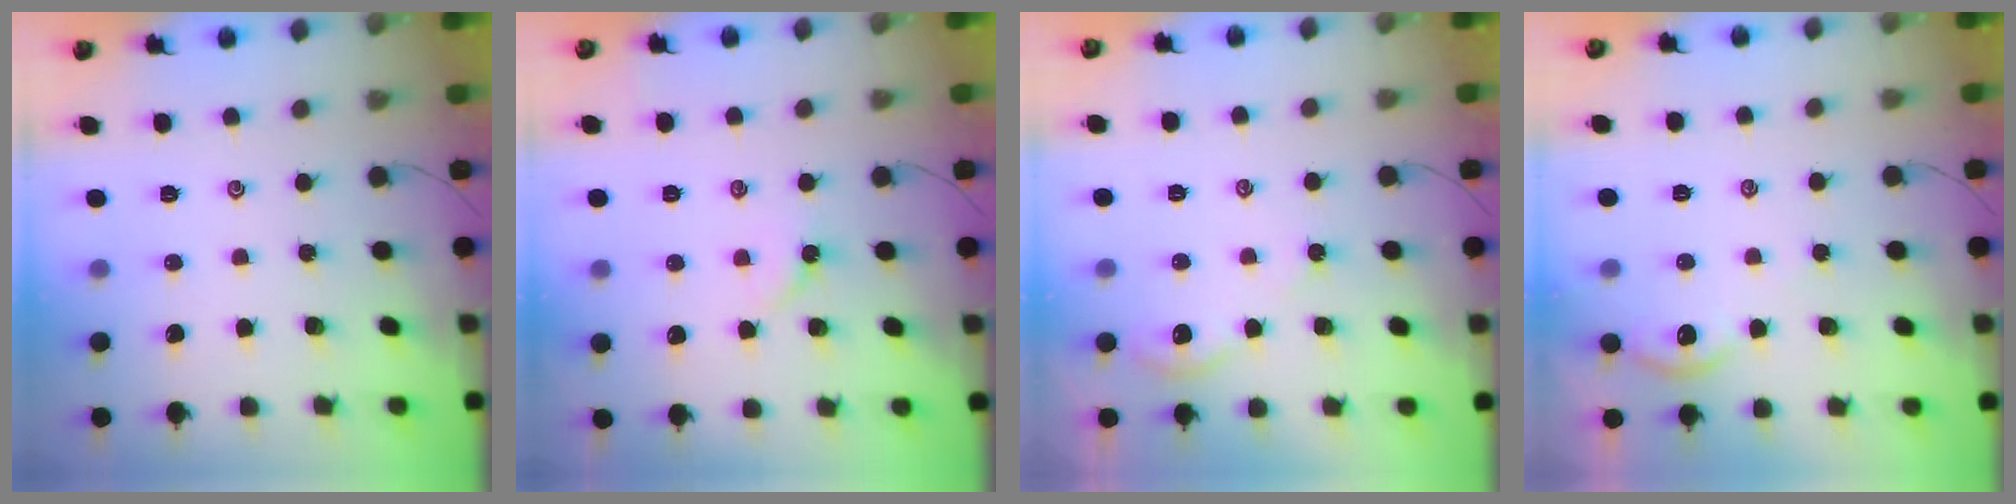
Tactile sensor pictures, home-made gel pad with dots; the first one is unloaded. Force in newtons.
{"total": 3.5, "press": 3.5, "slide": 0.6}
{"total": 2.9, "press": 2.9, "slide": 0.3}
{"total": 1.7, "press": 1.7, "slide": 0.4}